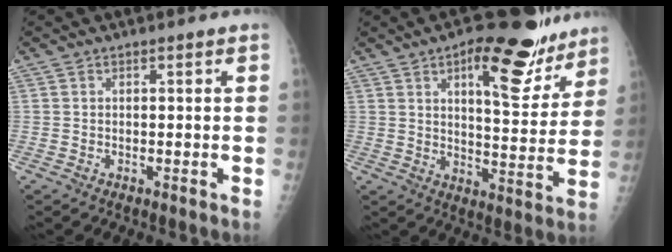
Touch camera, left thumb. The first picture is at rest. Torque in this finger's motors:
{"motor_torque": [0.32, 0.17, -0.08, -0.23, 0.18]}